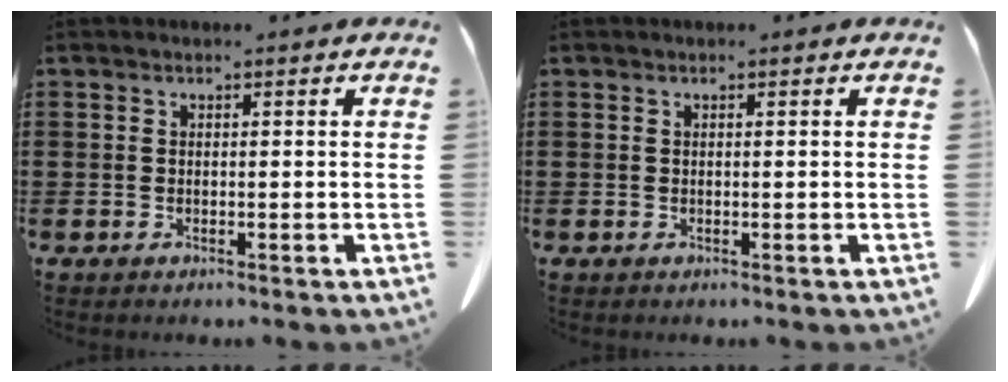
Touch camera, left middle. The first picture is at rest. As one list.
[{"total": 0.0}]